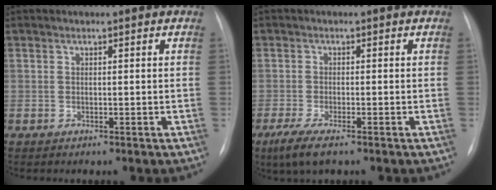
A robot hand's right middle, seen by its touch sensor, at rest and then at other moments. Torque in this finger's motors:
{"motor_torque": [0.87, -0.81, 0.40, 0.05]}